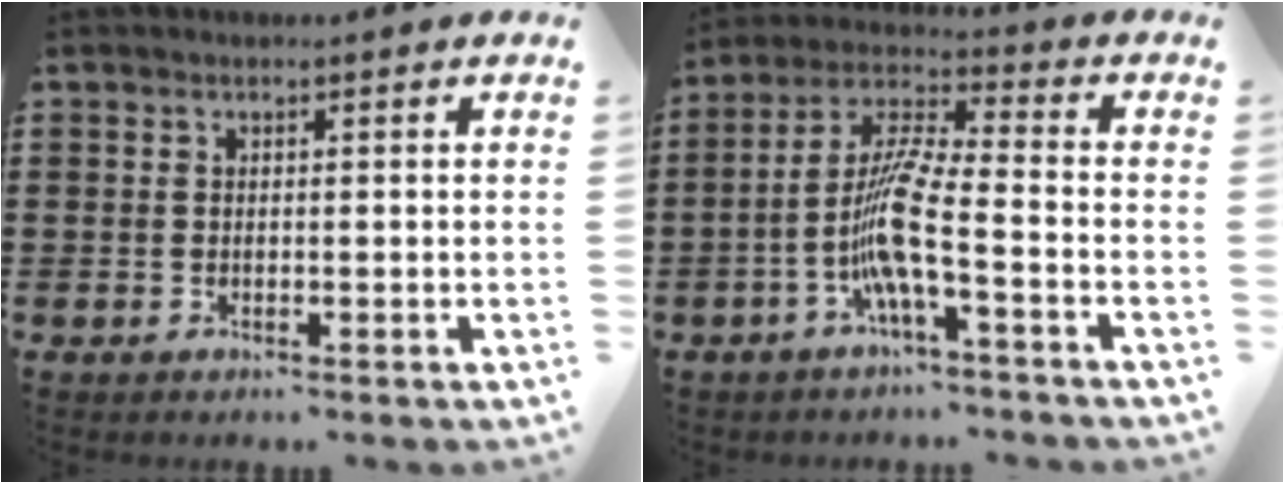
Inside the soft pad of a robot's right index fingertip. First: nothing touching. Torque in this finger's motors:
{"motor_torque": [2.14, 0.00, 1.06, 0.21]}